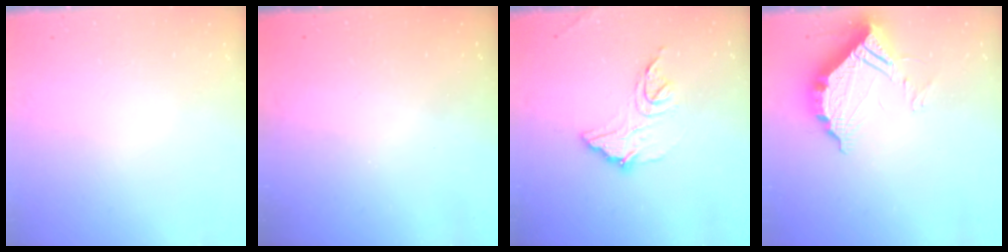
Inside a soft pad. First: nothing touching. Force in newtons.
{"total": 3.0, "press": 3.0, "slide": 0.1}
{"total": 12.2, "press": 12.2, "slide": 0.6}
{"total": 12.3, "press": 12.3, "slide": 1.1}